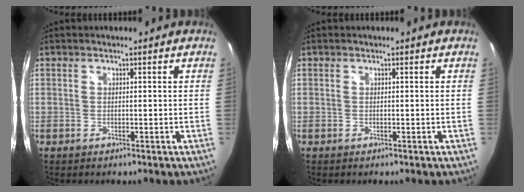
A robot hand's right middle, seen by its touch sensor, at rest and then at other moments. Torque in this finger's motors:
{"motor_torque": [0.00, 0.00, 0.00, 0.00]}